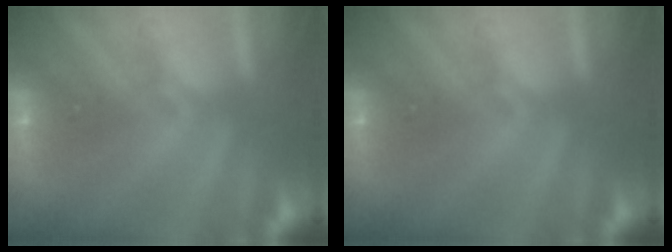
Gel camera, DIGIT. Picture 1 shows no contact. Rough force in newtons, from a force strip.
{"total": 0.0}